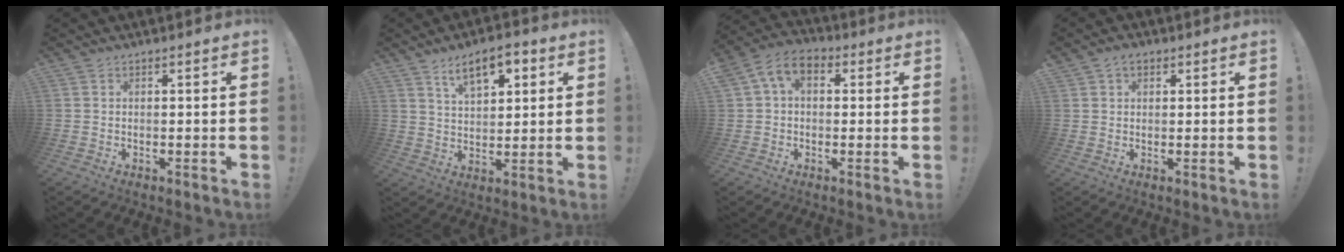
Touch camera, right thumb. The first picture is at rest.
{"total": 10.2, "force": [5.7, 4.8, 7.0], "torque": [-0.110, -0.014, 0.101]}
{"total": 7.5, "force": [1.5, 4.9, 5.5], "torque": [-0.103, 0.005, 0.035]}
{"total": 2.7, "force": [1.6, 1.9, 1.3], "torque": [-0.021, -0.002, 0.029]}